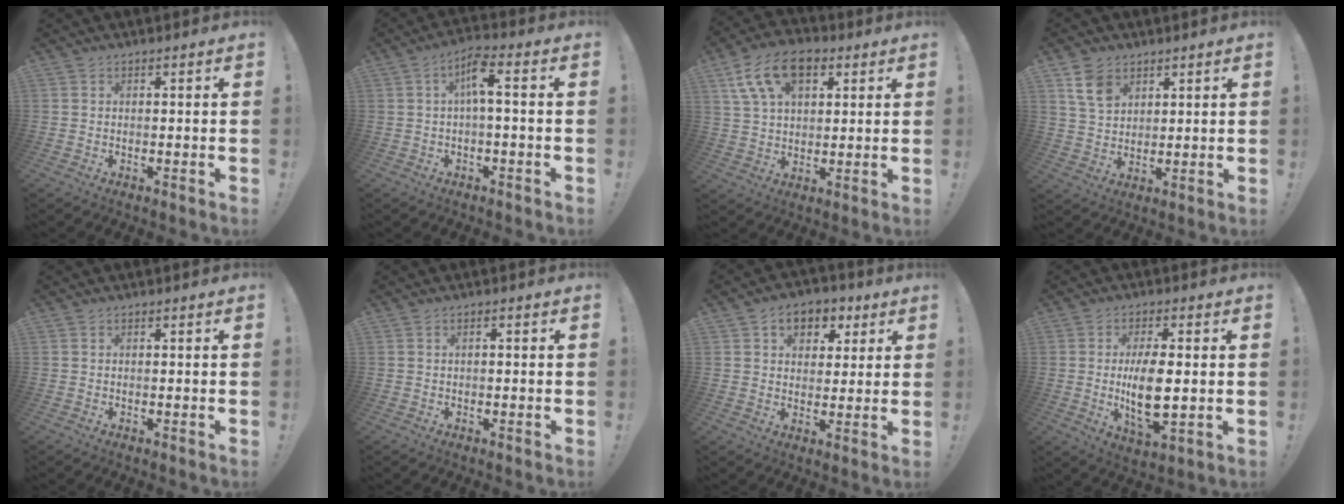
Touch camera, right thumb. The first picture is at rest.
{"total": 6.8, "force": [0.8, 1.5, 6.6], "torque": [-0.117, 0.004, 0.008]}
{"total": 14.9, "force": [6.8, 9.2, 9.6], "torque": [-0.168, -0.016, 0.127]}
{"total": 8.3, "force": [4.8, 5.6, 3.9], "torque": [-0.060, -0.018, 0.094]}
{"total": 0.0}
{"total": 0.7, "force": [-0.3, 0.1, 0.7], "torque": [-0.015, 0.002, -0.006]}
{"total": 8.6, "force": [3.8, 6.6, 4.0], "torque": [-0.052, -0.012, 0.073]}
{"total": 11.3, "force": [0.0, 4.9, 10.2], "torque": [-0.190, -0.019, -0.006]}